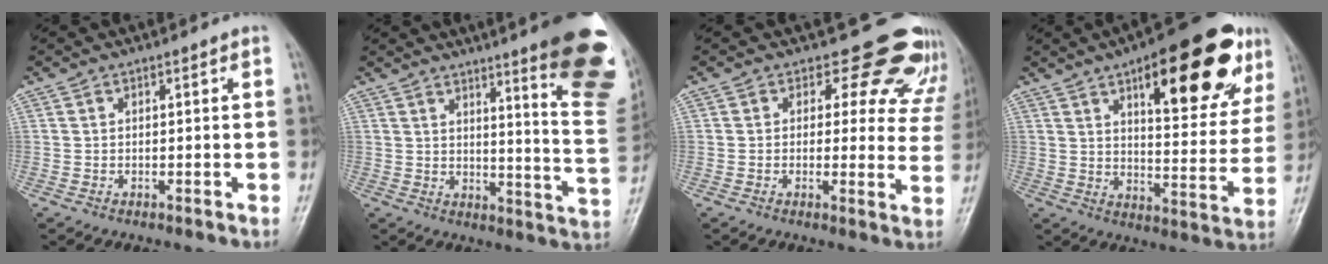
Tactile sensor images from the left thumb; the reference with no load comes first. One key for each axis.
{"total": 24.2, "fx": 13.2, "fy": 3.5, "fz": 20.0, "tx": -0.204, "ty": -0.072, "tz": 0.174}
{"total": 12.7, "fx": 10.7, "fy": 6.3, "fz": 2.7, "tx": 0.028, "ty": -0.066, "tz": 0.094}
{"total": 23.4, "fx": 11.9, "fy": 8.8, "fz": 18.2, "tx": -0.209, "ty": -0.031, "tz": 0.168}